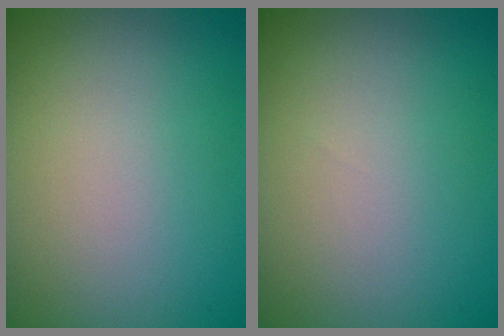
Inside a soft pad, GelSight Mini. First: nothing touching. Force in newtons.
{"total": 0.0}